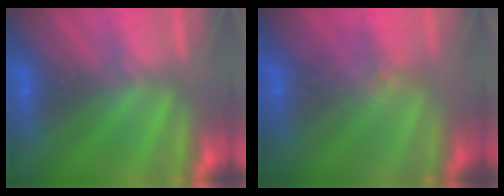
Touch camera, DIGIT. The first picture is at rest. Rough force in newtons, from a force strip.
{"total": 3.8}